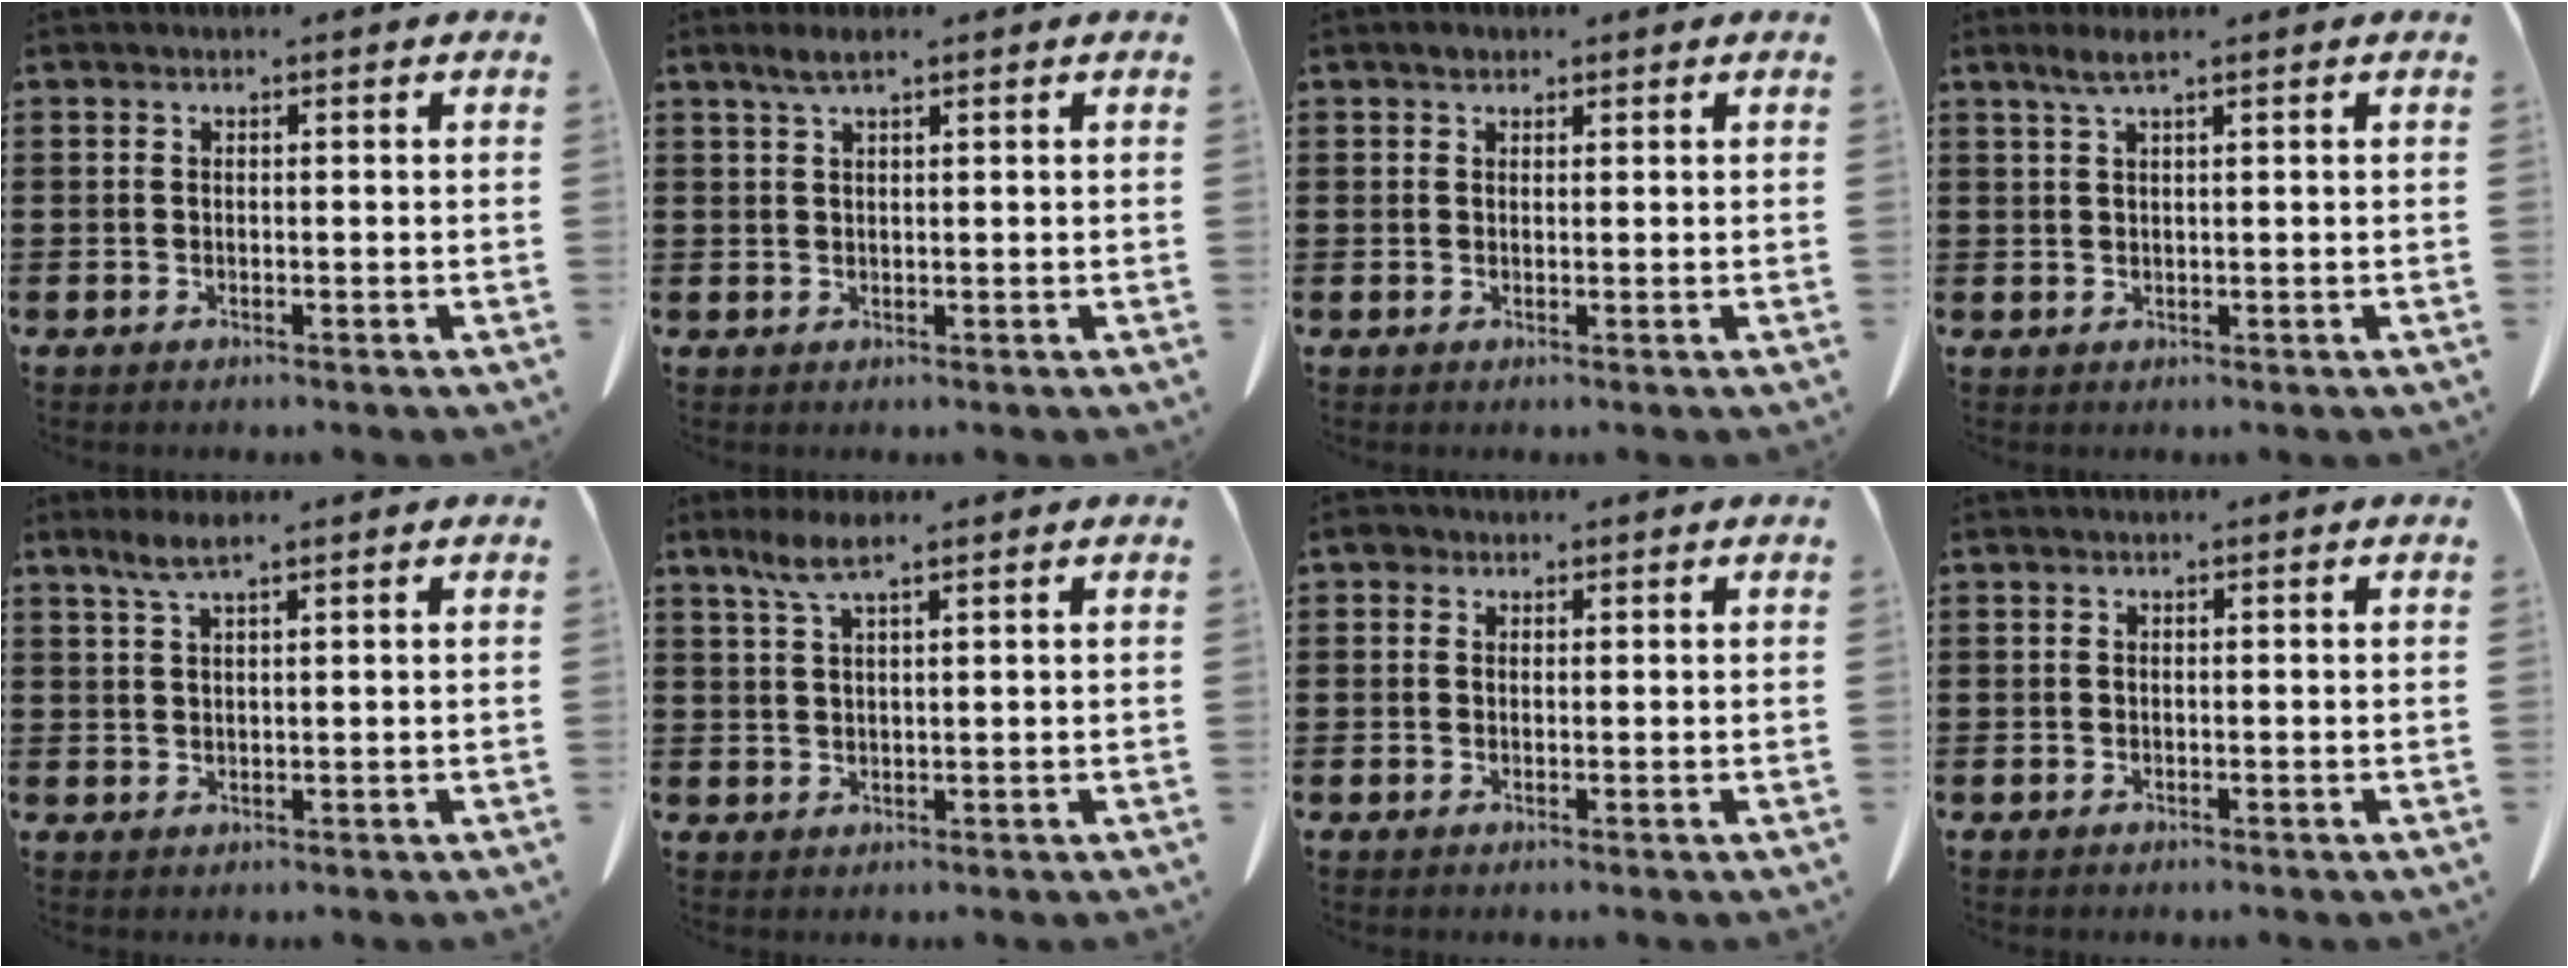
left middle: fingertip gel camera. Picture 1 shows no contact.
{"total": 2.4, "force": [1.5, 0.4, 1.8], "torque": [-0.037, 0.003, 0.026]}
{"total": 1.2, "force": [0.9, 0.7, 0.3], "torque": [-0.001, 0.001, 0.016]}
{"total": 2.2, "force": [1.4, 0.1, 1.7], "torque": [-0.036, 0.001, 0.025]}
{"total": 3.1, "force": [2.1, 0.4, 2.2], "torque": [-0.047, 0.002, 0.038]}
{"total": 4.2, "force": [2.7, 0.7, 3.2], "torque": [-0.070, 0.005, 0.046]}
{"total": 1.4, "force": [0.9, 1.0, 0.4], "torque": [-0.013, 0.006, 0.016]}
{"total": 0.0}